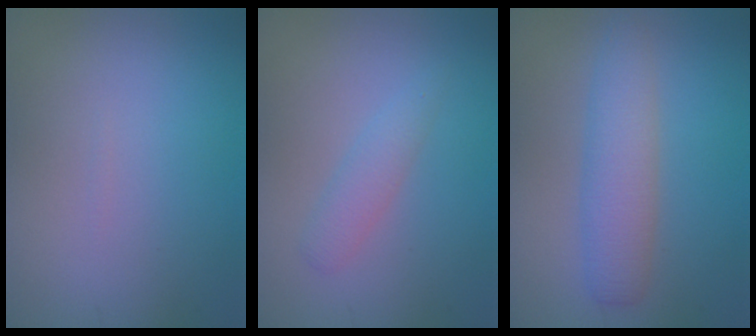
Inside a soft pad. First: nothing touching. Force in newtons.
{"total": 1.7, "press": 1.7, "slide": 0.0}
{"total": 3.6, "press": 3.6, "slide": 0.2}